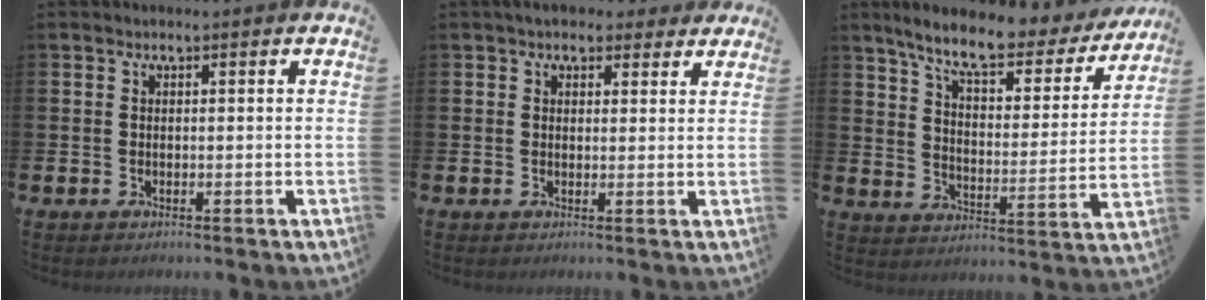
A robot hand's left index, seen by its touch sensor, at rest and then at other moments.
{"total": 4.0, "force": [3.5, 1.8, 0.7], "torque": [-0.001, -0.012, 0.060]}
{"total": 8.6, "force": [7.5, 2.0, 3.9], "torque": [-0.099, -0.046, 0.124]}